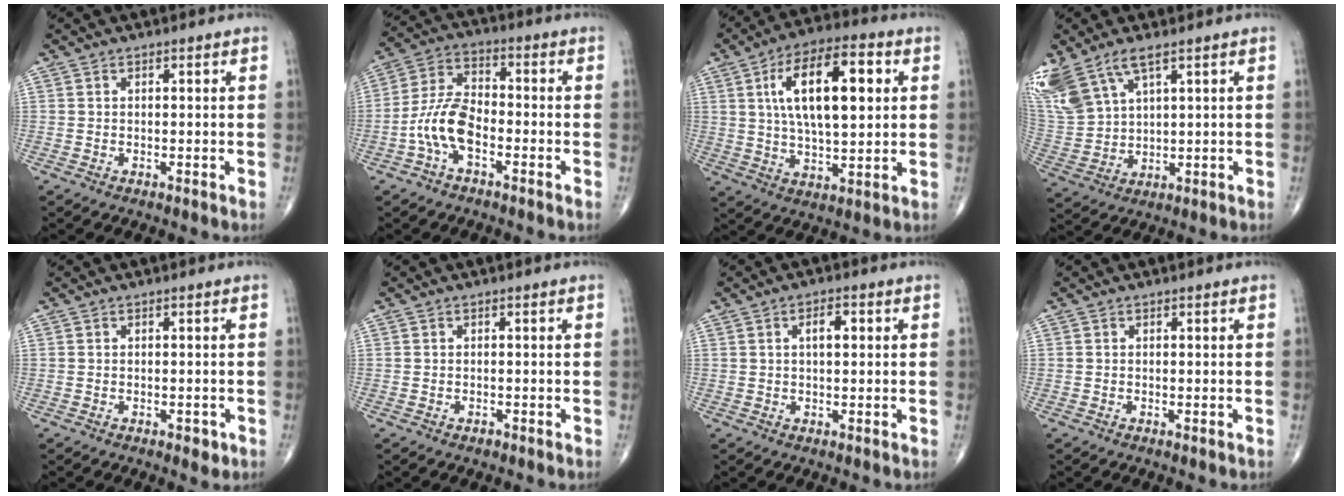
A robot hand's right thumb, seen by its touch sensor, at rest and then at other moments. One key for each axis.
{"total": 9.3, "fx": -3.3, "fy": 4.9, "fz": 7.2, "tx": -0.147, "ty": 0.035, "tz": -0.072}
{"total": 17.6, "fx": 4.4, "fy": 7.5, "fz": 15.3, "tx": -0.245, "ty": 0.003, "tz": 0.072}
{"total": 13.4, "fx": 7.9, "fy": 6.2, "fz": 8.9, "tx": -0.213, "ty": -0.018, "tz": 0.171}
{"total": 1.7, "fx": -0.8, "fy": 0.9, "fz": 1.2, "tx": -0.011, "ty": 0.002, "tz": -0.007}
{"total": 0.6, "fx": -0.4, "fy": 0.3, "fz": 0.2, "tx": -0.002, "ty": 0.001, "tz": -0.007}
{"total": 3.4, "fx": 0.8, "fy": 1.5, "fz": 2.9, "tx": -0.046, "ty": 0.005, "tz": 0.010}
{"total": 0.0}